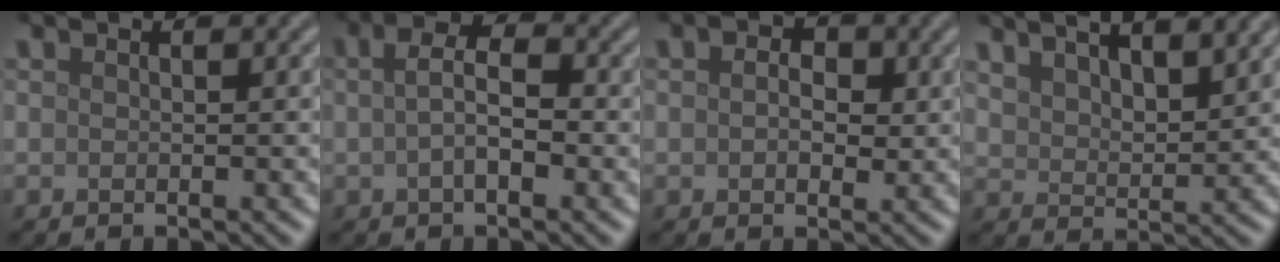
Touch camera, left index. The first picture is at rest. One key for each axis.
{"total": 3.4, "fx": 0.0, "fy": 1.7, "fz": 2.9, "tx": -0.059, "ty": 0.005, "tz": -0.007}
{"total": 3.1, "fx": 0.7, "fy": 2.1, "fz": 2.2, "tx": -0.028, "ty": 0.007, "tz": -0.002}
{"total": 9.6, "fx": 6.5, "fy": 3.8, "fz": 5.9, "tx": -0.083, "ty": 0.031, "tz": 0.078}